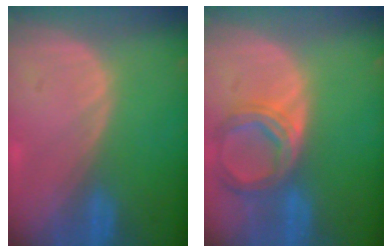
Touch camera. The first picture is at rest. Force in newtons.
{"total": 6.9, "press": 6.4, "slide": 2.7}